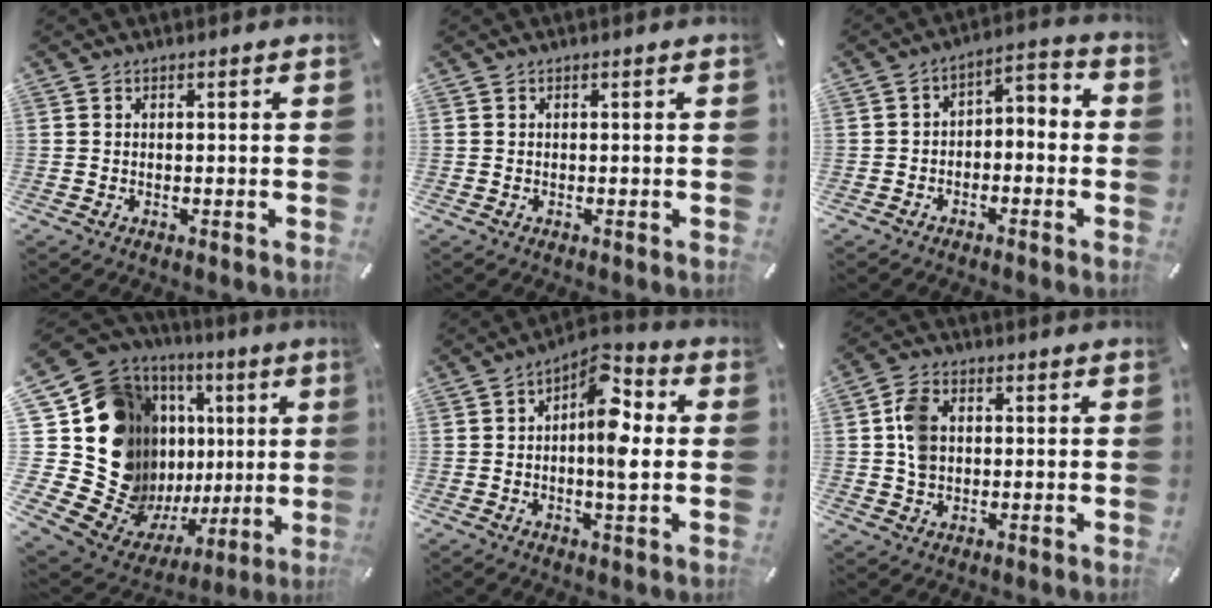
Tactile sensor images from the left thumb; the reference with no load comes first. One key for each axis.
{"total": 0.0}
{"total": 4.4, "fx": -3.4, "fy": 2.4, "fz": 1.6, "tx": -0.029, "ty": 0.016, "tz": -0.070}
{"total": 26.2, "fx": 3.7, "fy": 18.6, "fz": 18.1, "tx": -0.277, "ty": -0.100, "tz": 0.128}
{"total": 10.4, "fx": 0.7, "fy": 4.3, "fz": 9.5, "tx": -0.144, "ty": -0.009, "tz": 0.010}
{"total": 6.5, "fx": 0.6, "fy": 5.1, "fz": 4.0, "tx": -0.078, "ty": 0.009, "tz": 0.011}